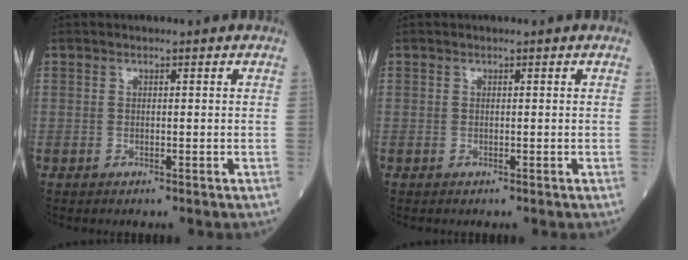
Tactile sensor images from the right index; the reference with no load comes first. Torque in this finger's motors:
{"motor_torque": [0.00, 0.00, 0.00, -0.01]}